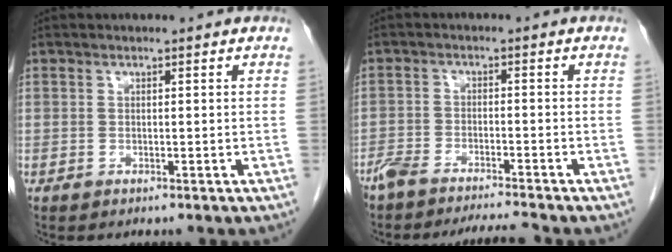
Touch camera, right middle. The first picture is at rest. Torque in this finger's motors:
{"motor_torque": [1.12, -1.02, 0.17, 0.06]}